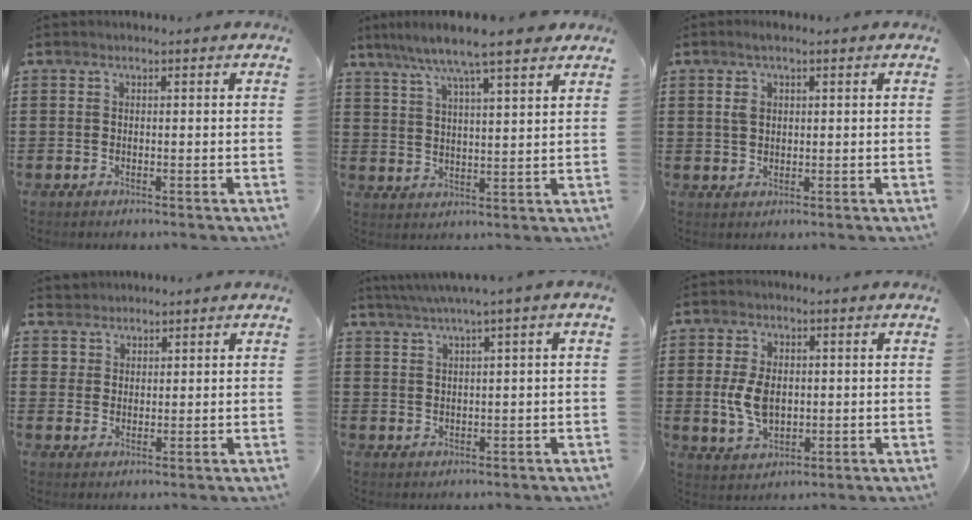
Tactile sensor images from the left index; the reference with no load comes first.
{"total": 7.7, "force": [6.2, 0.4, 4.5], "torque": [-0.108, -0.019, 0.107]}
{"total": 2.6, "force": [1.0, 1.4, 1.9], "torque": [-0.042, 0.008, 0.017]}
{"total": 2.9, "force": [2.2, 1.8, -0.3], "torque": [-0.006, 0.007, 0.044]}
{"total": 2.6, "force": [1.2, -0.5, 2.2], "torque": [-0.041, -0.003, 0.021]}
{"total": 6.4, "force": [0.2, 4.1, 4.9], "torque": [-0.126, 0.002, -0.004]}